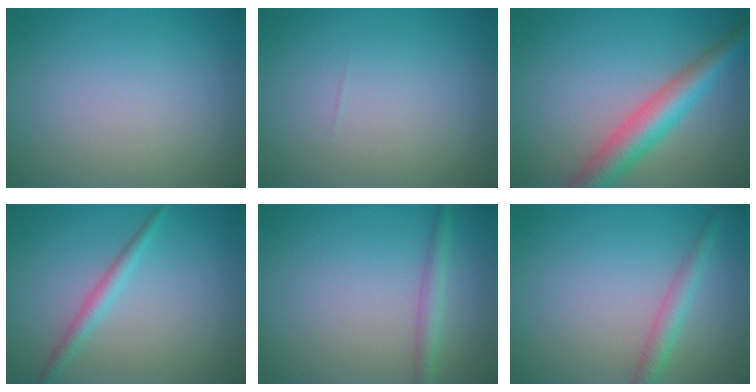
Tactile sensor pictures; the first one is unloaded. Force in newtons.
{"total": 0.0}
{"total": 5.4, "press": 5.4, "slide": 0.2}
{"total": 1.8, "press": 1.8, "slide": 0.1}
{"total": 2.0, "press": 2.0, "slide": 0.0}
{"total": 2.2, "press": 2.2, "slide": 0.1}